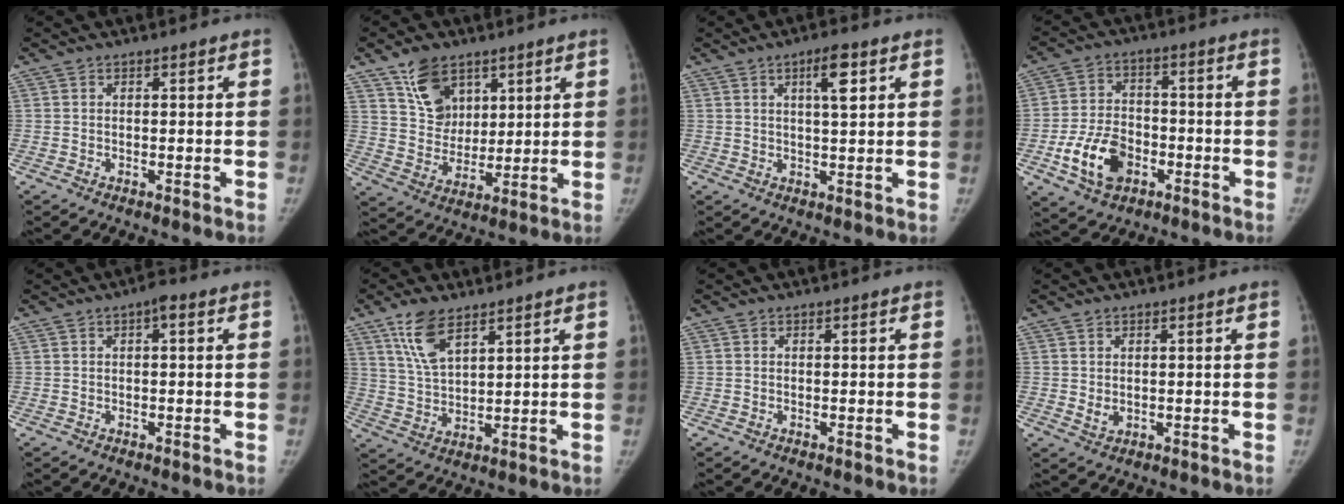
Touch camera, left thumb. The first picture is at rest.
{"total": 10.2, "force": [6.1, 6.9, 4.5], "torque": [-0.052, -0.037, 0.118]}
{"total": 5.4, "force": [2.3, 1.3, 4.7], "torque": [-0.072, -0.005, 0.037]}
{"total": 11.5, "force": [-4.4, 7.9, 7.2], "torque": [-0.113, 0.020, -0.077]}
{"total": 1.9, "force": [0.5, 0.7, 1.7], "torque": [-0.023, 0.005, 0.001]}
{"total": 8.6, "force": [5.4, 3.6, 5.6], "torque": [-0.101, -0.023, 0.111]}
{"total": 0.0}
{"total": 1.9, "force": [0.2, 1.4, 1.3], "torque": [-0.019, -0.006, 0.011]}